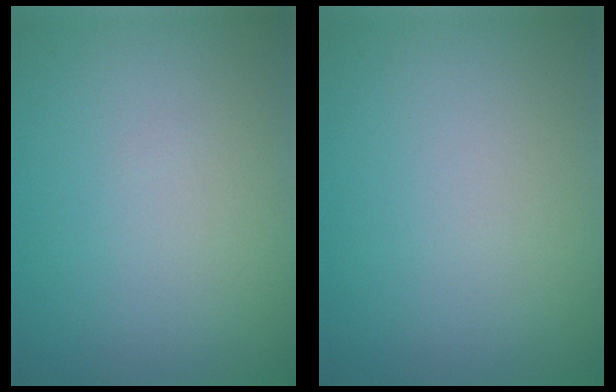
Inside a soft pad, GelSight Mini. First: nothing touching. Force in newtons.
{"total": 0.0}